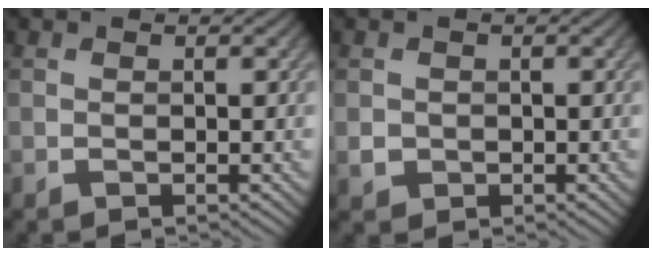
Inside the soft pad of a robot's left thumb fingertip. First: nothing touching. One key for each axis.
{"total": 1.5, "fx": -0.2, "fy": 1.4, "fz": 0.4, "tx": -0.007, "ty": -0.006, "tz": -0.004}